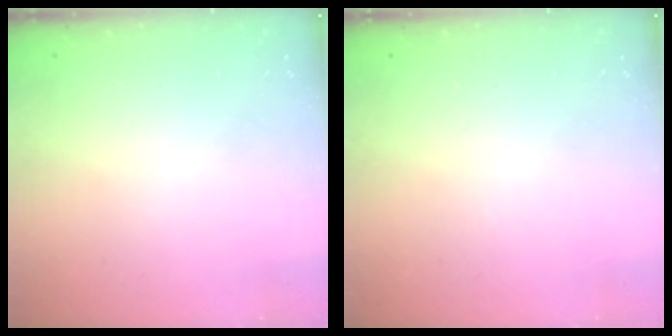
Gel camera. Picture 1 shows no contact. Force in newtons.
{"total": 0.0}